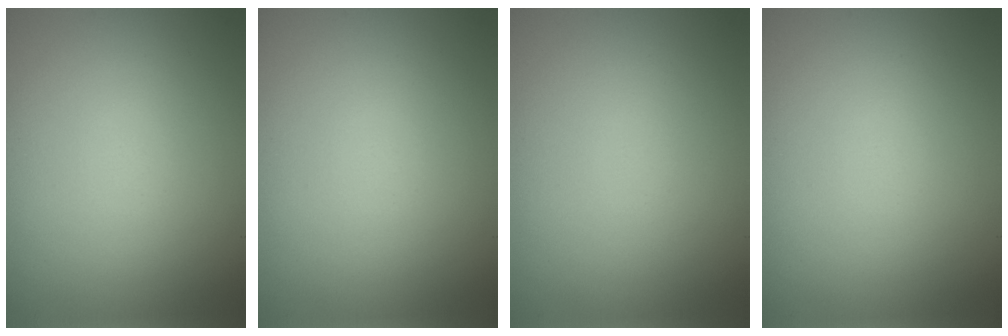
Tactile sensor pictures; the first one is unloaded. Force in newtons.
{"total": 0.0}
{"total": 0.0}
{"total": 0.0}